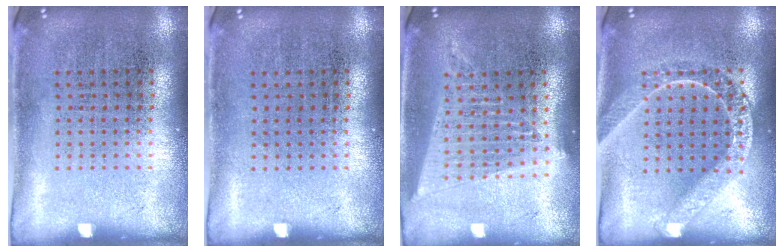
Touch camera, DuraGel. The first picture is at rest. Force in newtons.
{"total": 0.0}
{"total": 1.7, "press": 1.5, "slide": 0.8}
{"total": 1.6, "press": 1.5, "slide": 0.4}